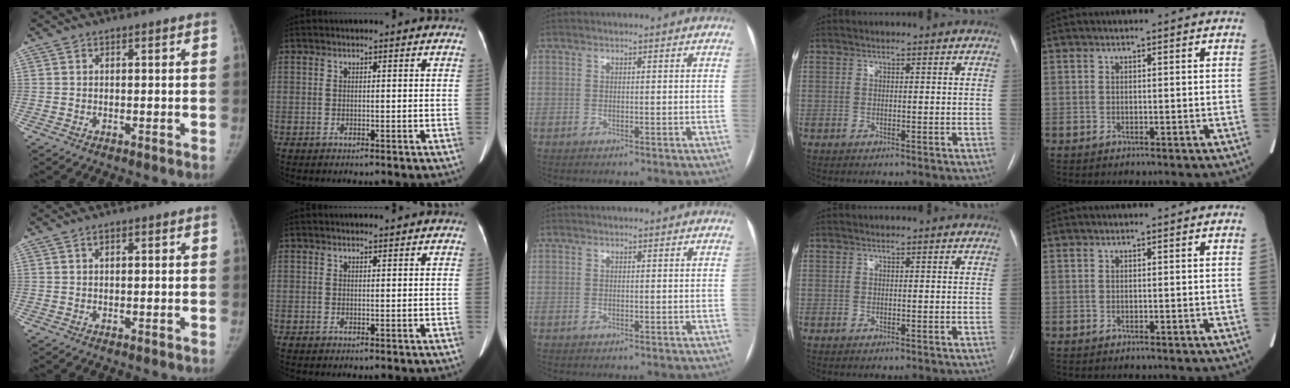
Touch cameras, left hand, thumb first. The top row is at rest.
{"thumb": {"total": 1.5, "force": [0.3, 0.9, 1.2], "torque": [-0.016, 0.005, 0.002]}, "index": {"total": 0.7, "force": [0.7, -0.1, 0.2], "torque": [-0.003, -0.009, 0.013]}}